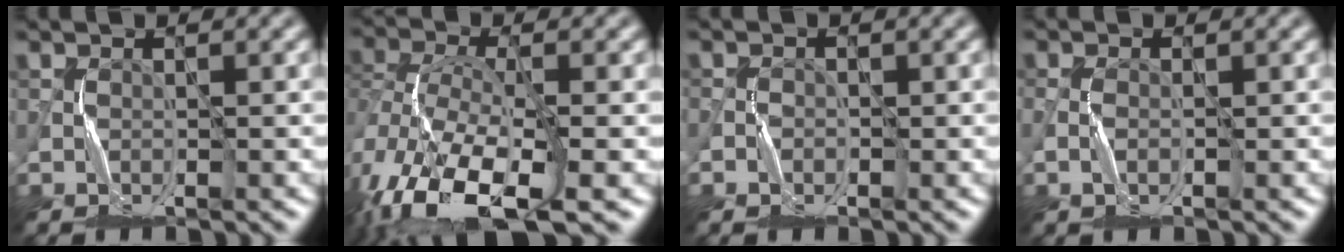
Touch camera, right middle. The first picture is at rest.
{"total": 13.5, "force": [-6.2, 6.5, 10.1], "torque": [-0.235, -0.030, -0.098]}
{"total": 1.1, "force": [-0.5, 0.8, 0.5], "torque": [-0.009, 0.002, -0.012]}
{"total": 1.7, "force": [-0.4, 0.8, 1.5], "torque": [-0.037, 0.003, -0.011]}